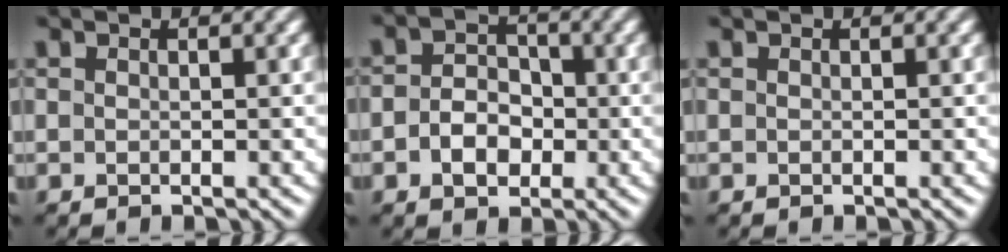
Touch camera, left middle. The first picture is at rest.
{"total": 3.7, "force": [-0.8, 2.8, 2.3], "torque": [-0.038, 0.001, -0.017]}
{"total": 0.0}